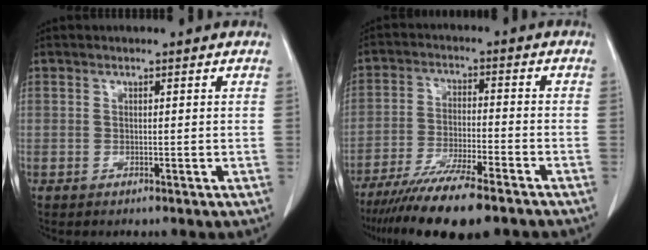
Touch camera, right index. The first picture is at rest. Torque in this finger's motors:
{"motor_torque": [0.96, -1.03, 0.80, 0.21]}